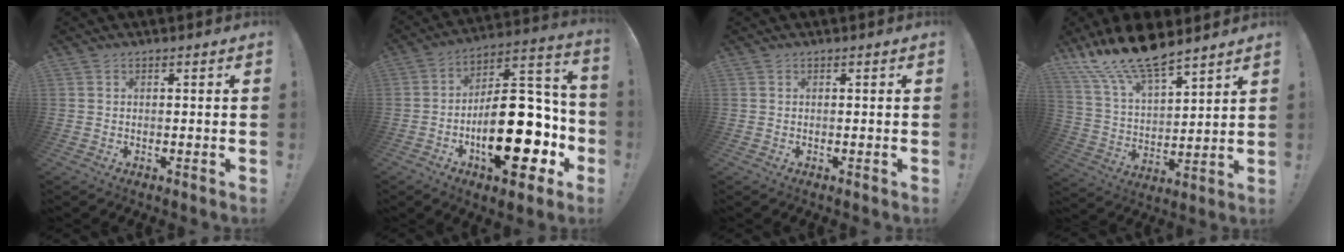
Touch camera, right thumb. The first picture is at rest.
{"total": 27.6, "force": [-6.9, 13.0, 23.4], "torque": [-0.360, 0.048, -0.094]}
{"total": 0.0}
{"total": 15.8, "force": [12.5, 5.2, 8.2], "torque": [-0.162, -0.084, 0.229]}